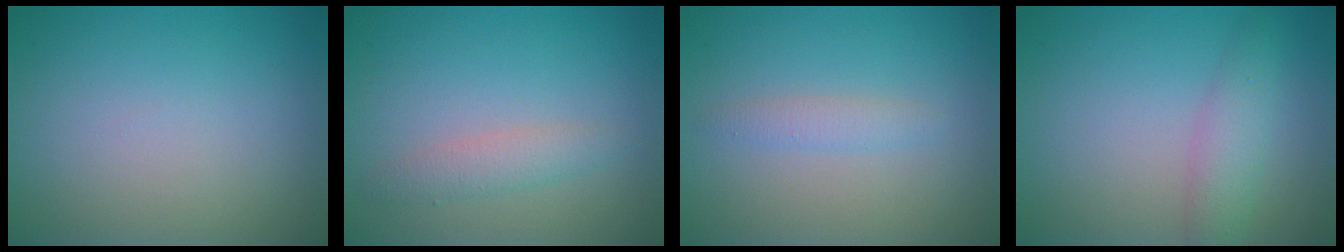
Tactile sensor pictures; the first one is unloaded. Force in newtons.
{"total": 1.9, "press": 1.9, "slide": 0.1}
{"total": 1.3, "press": 1.3, "slide": 0.0}
{"total": 2.7, "press": 2.7, "slide": 0.0}